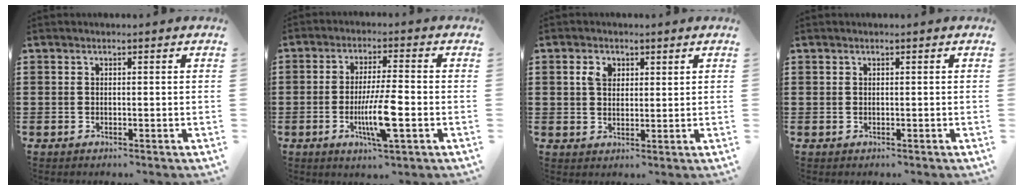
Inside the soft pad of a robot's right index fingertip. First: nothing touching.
{"total": 8.7, "force": [-2.2, 1.3, 8.3], "torque": [-0.163, -0.015, -0.042]}
{"total": 3.1, "force": [1.4, 2.2, 1.7], "torque": [-0.042, 0.010, 0.024]}
{"total": 0.0}